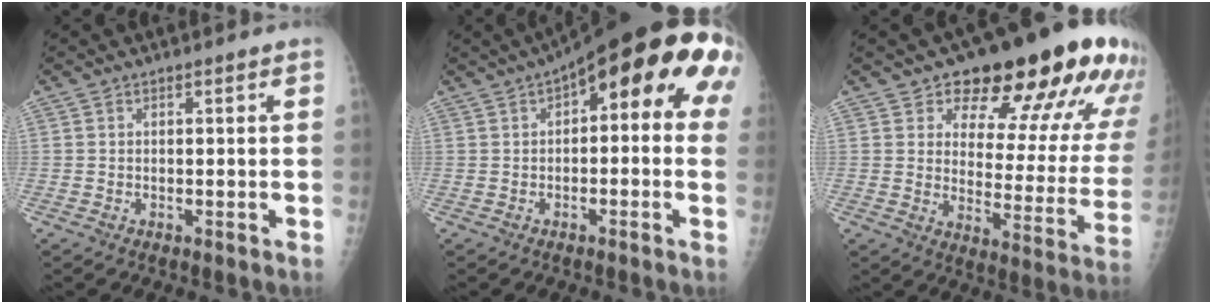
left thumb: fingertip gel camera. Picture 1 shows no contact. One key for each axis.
{"total": 17.0, "fx": 4.7, "fy": 6.5, "fz": 14.9, "tx": -0.174, "ty": 0.035, "tz": 0.046}
{"total": 22.4, "fx": 14.7, "fy": 9.0, "fz": 14.3, "tx": -0.137, "ty": -0.072, "tz": 0.188}